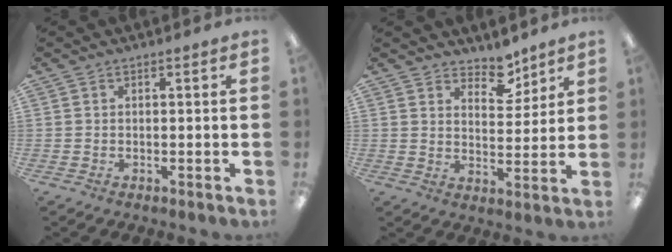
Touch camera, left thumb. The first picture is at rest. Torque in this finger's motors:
{"motor_torque": [0.40, 0.39, -0.27, 0.18, 0.00]}